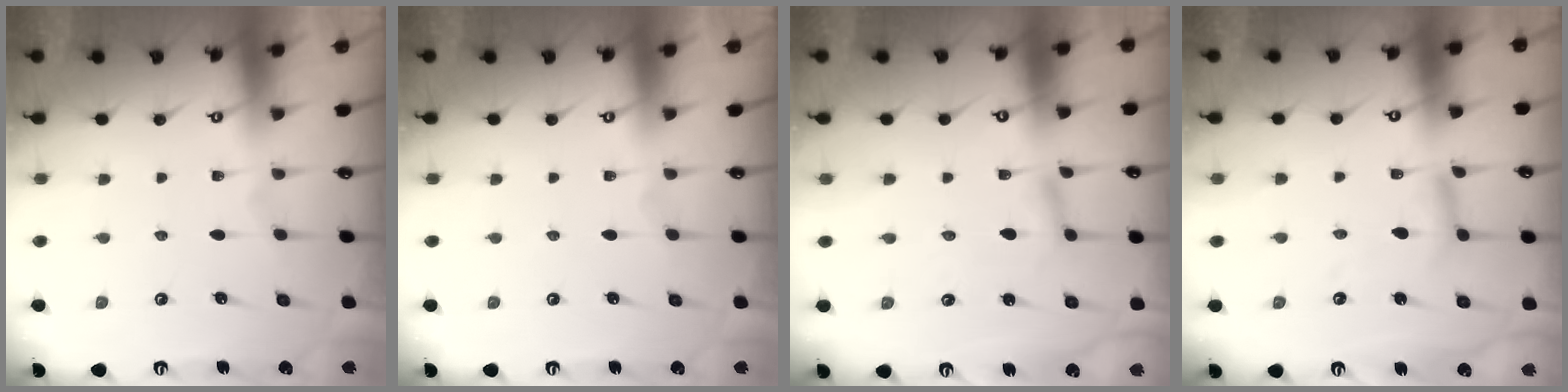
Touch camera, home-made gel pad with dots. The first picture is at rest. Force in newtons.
{"total": 0.0}
{"total": 2.7, "press": 2.6, "slide": 0.3}
{"total": 7.1, "press": 7.1, "slide": 0.5}